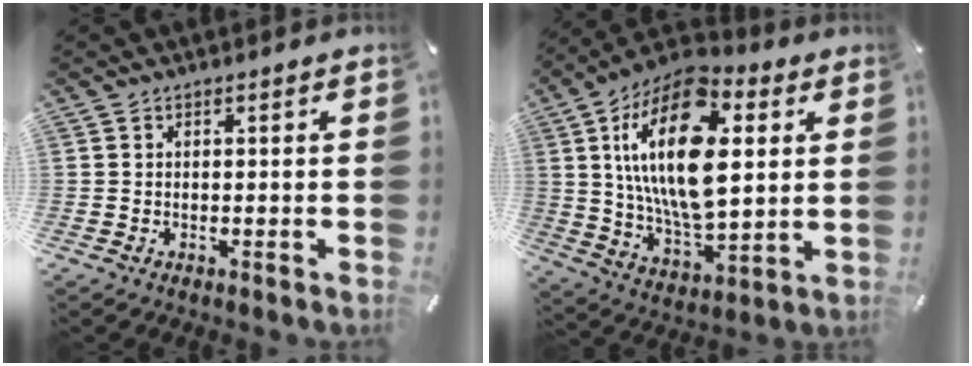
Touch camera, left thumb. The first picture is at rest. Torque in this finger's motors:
{"motor_torque": [2.50, 2.51, 1.71, -1.06, 0.47]}